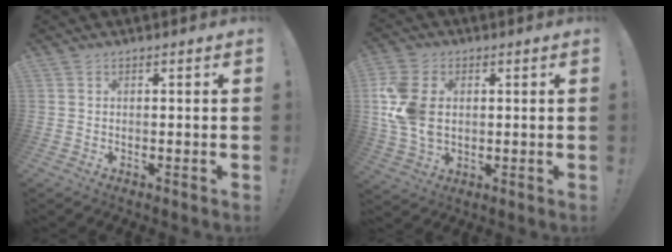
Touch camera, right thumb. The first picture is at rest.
{"total": 14.3, "force": [1.5, 10.5, 9.7], "torque": [-0.213, -0.002, 0.030]}